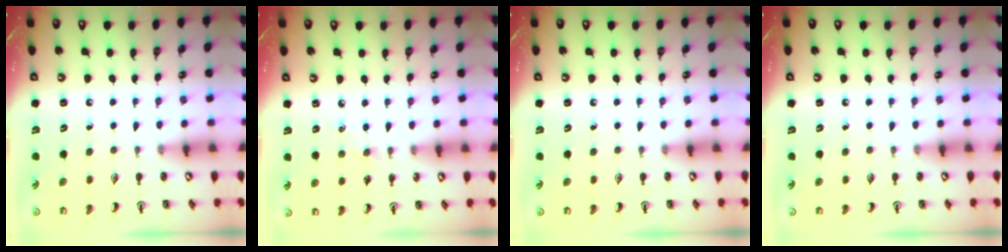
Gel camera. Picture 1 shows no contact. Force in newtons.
{"total": 2.8, "press": 2.7, "slide": 0.5}
{"total": 0.0}
{"total": 0.0}